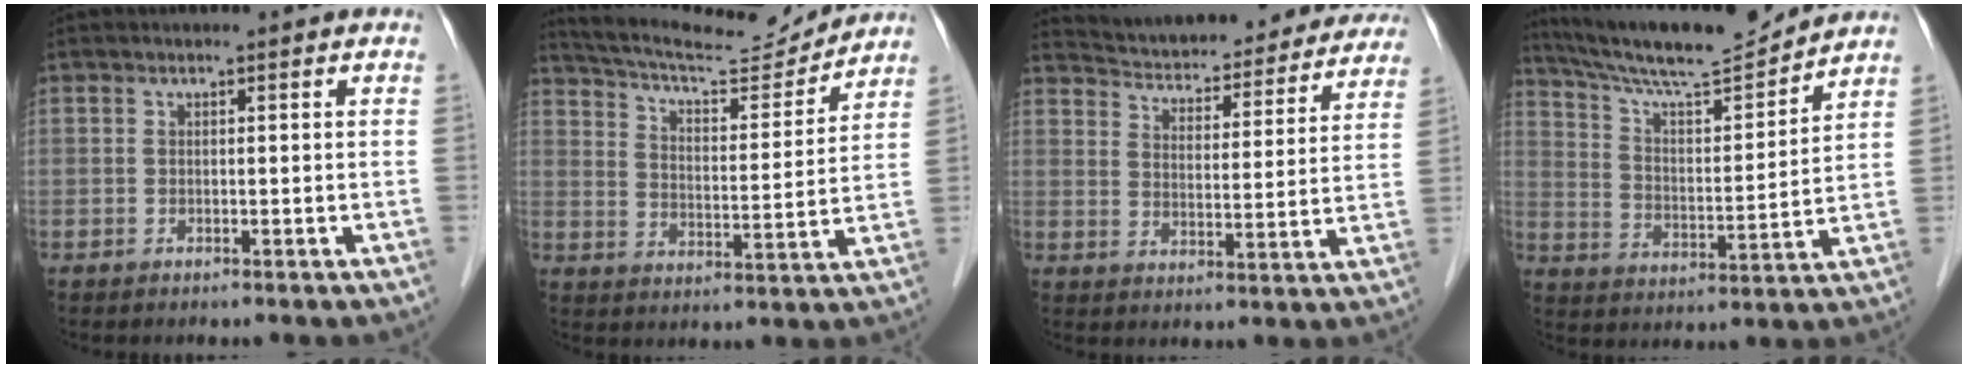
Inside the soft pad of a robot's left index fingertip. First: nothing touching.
{"total": 14.8, "force": [14.3, 1.5, 3.7], "torque": [-0.070, 0.000, 0.218]}
{"total": 25.0, "force": [23.3, 5.8, 6.9], "torque": [-0.108, -0.019, 0.298]}
{"total": 15.3, "force": [14.3, 0.5, 5.3], "torque": [-0.102, 0.002, 0.241]}